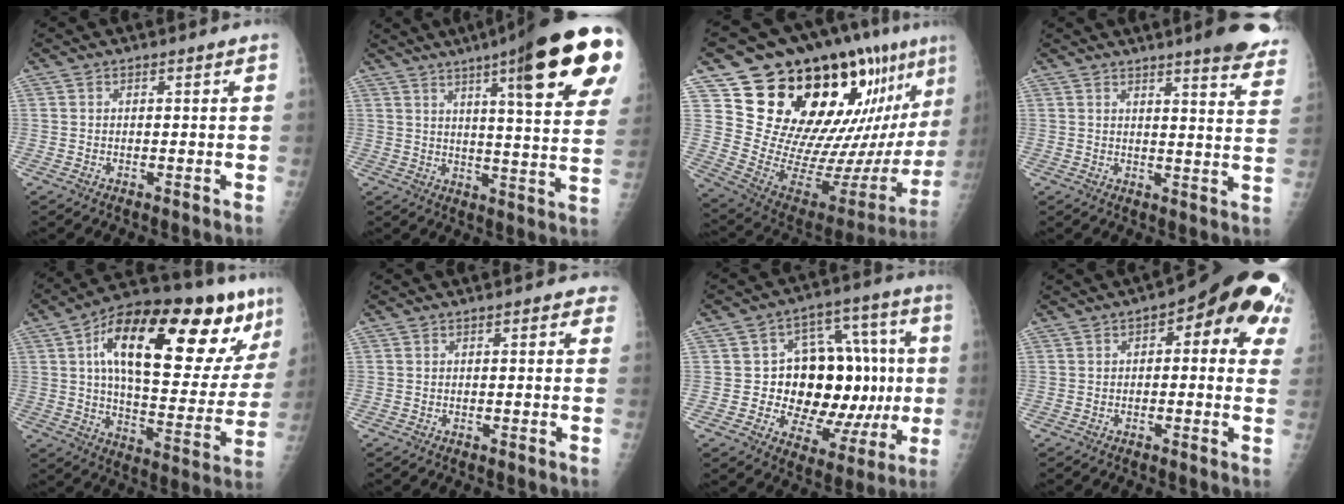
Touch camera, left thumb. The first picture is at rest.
{"total": 23.8, "force": [11.9, 3.6, 20.3], "torque": [-0.262, -0.034, 0.159]}
{"total": 30.8, "force": [17.5, 12.7, 22.0], "torque": [-0.288, -0.056, 0.287]}
{"total": 12.7, "force": [9.8, 1.6, 7.8], "torque": [-0.071, -0.049, 0.100]}
{"total": 31.6, "force": [13.4, 12.2, 25.8], "torque": [-0.349, 0.008, 0.206]}
{"total": 1.9, "force": [1.1, 1.0, 1.2], "torque": [0.000, 0.001, 0.008]}
{"total": 21.7, "force": [0.1, 13.2, 17.3], "torque": [-0.198, 0.021, 0.014]}
{"total": 13.9, "force": [4.9, 5.7, 11.7], "torque": [-0.103, 0.006, 0.043]}